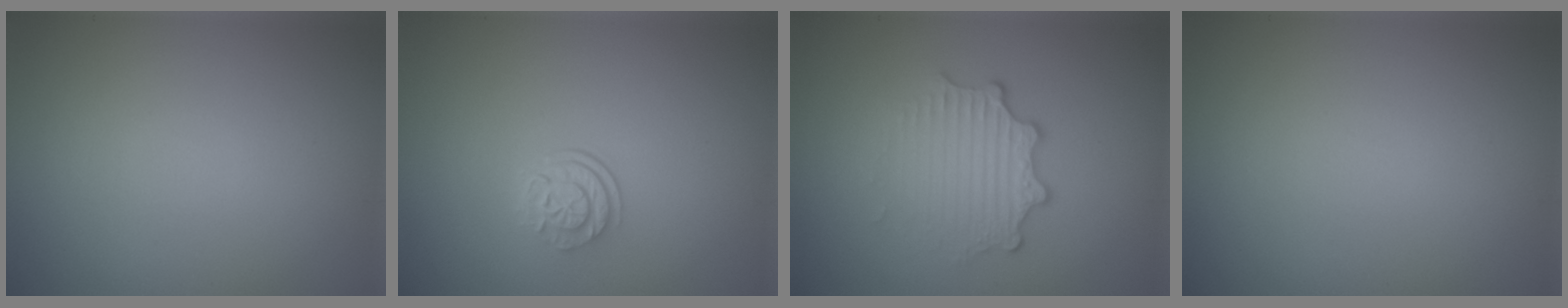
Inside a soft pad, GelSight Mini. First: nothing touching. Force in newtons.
{"total": 2.5, "press": 1.8, "slide": 1.8}
{"total": 3.4, "press": 2.5, "slide": 2.2}
{"total": 0.0}